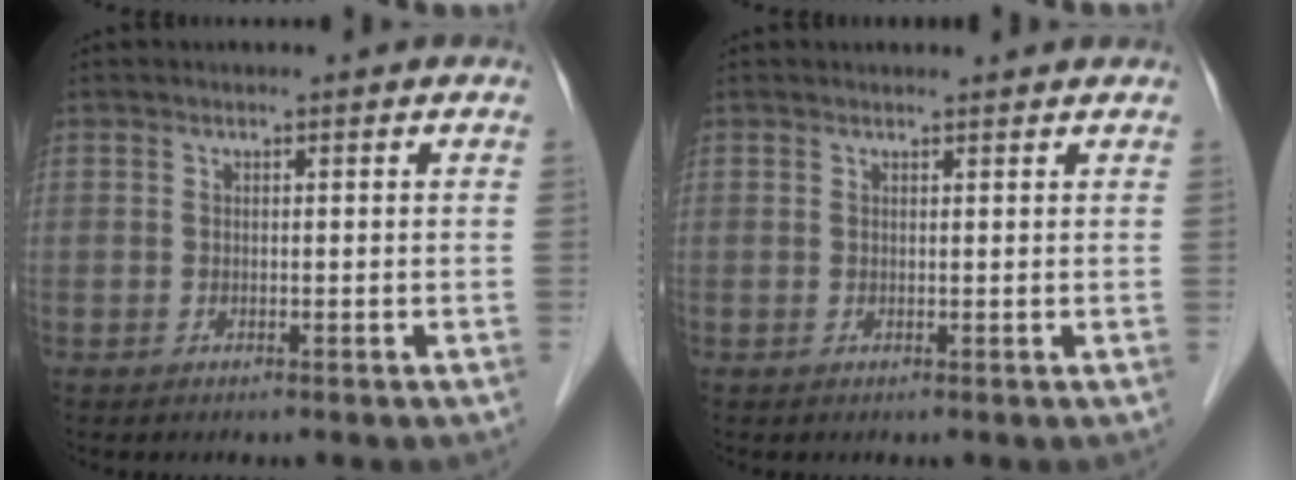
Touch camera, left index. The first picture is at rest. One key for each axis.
{"total": 1.1, "fx": 1.1, "fy": 0.0, "fz": 0.1, "tx": -0.005, "ty": 0.002, "tz": 0.004}